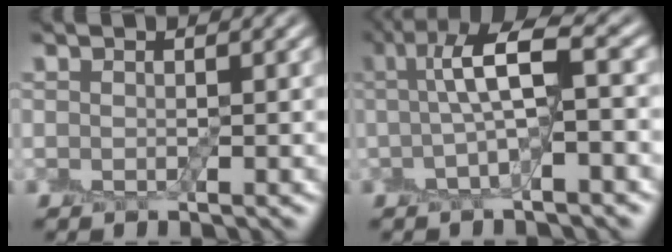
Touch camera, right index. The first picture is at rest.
{"total": 5.4, "force": [0.6, 1.1, 5.3], "torque": [-0.098, 0.017, 0.003]}